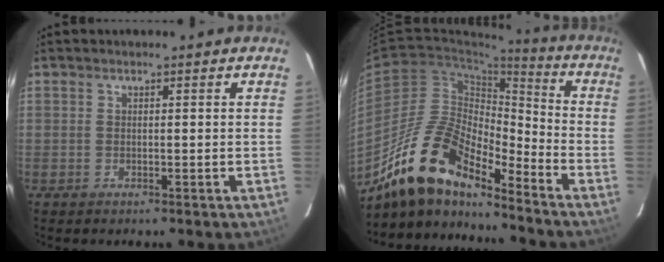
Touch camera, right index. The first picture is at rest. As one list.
[{"total": 17.2, "force": [-13.7, 5.2, 9.1], "torque": [-0.160, 0.003, -0.263]}]